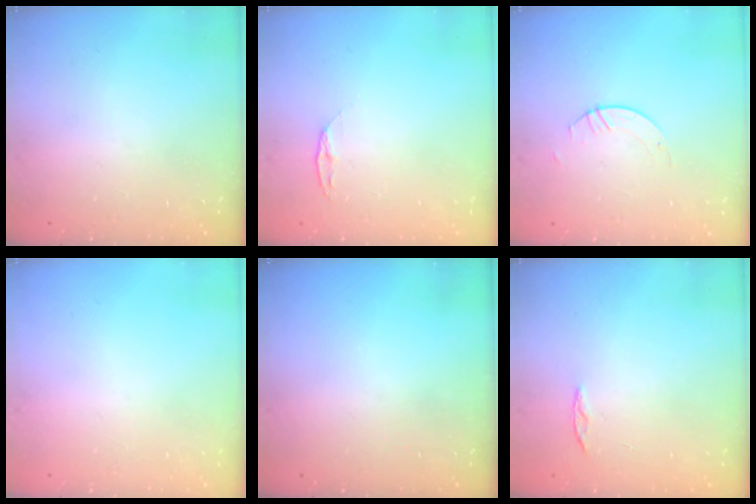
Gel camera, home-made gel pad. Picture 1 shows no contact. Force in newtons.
{"total": 4.1, "press": 4.1, "slide": 0.5}
{"total": 1.1, "press": 1.1, "slide": 0.1}
{"total": 0.0}
{"total": 0.0}
{"total": 4.0, "press": 3.9, "slide": 0.4}